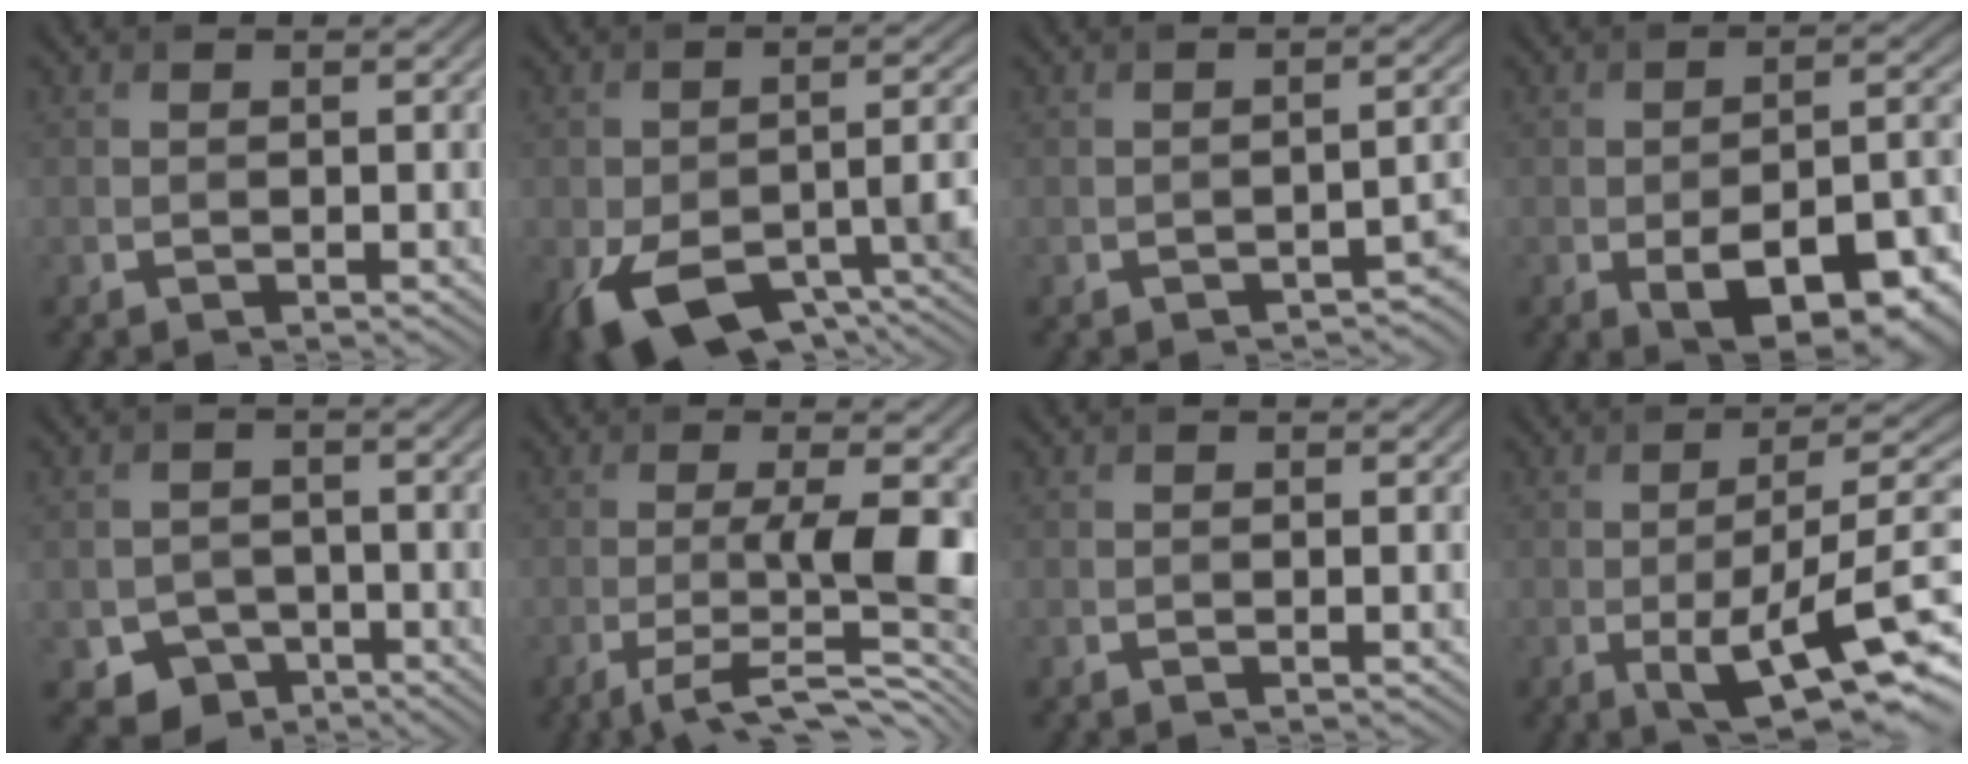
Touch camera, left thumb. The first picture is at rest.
{"total": 14.4, "force": [-7.7, 7.0, 10.0], "torque": [-0.178, -0.058, -0.113]}
{"total": 3.0, "force": [-2.1, 1.1, 1.9], "torque": [-0.020, -0.002, -0.024]}
{"total": 10.9, "force": [-4.5, 5.3, 8.3], "torque": [-0.133, -0.027, -0.053]}
{"total": 4.3, "force": [-2.5, 3.3, 1.3], "torque": [-0.023, -0.012, -0.044]}
{"total": 9.6, "force": [-2.1, 2.1, 9.2], "torque": [-0.155, -0.007, -0.034]}
{"total": 0.0}
{"total": 10.5, "force": [-3.0, 3.0, 9.6], "torque": [-0.159, -0.007, -0.044]}